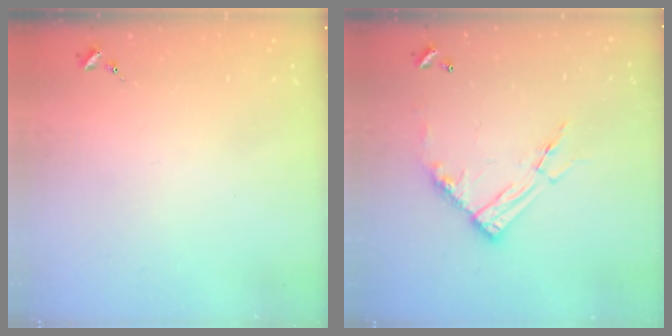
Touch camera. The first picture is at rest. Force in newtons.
{"total": 13.1, "press": 13.0, "slide": 1.2}